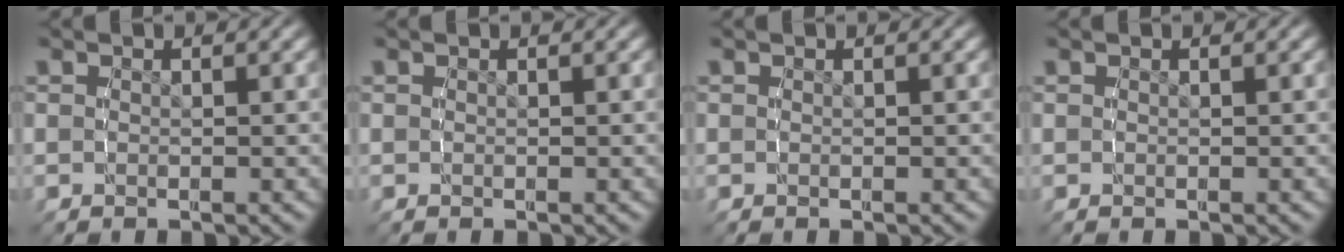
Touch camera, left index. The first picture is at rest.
{"total": 0.0}
{"total": 0.0}
{"total": 0.0}